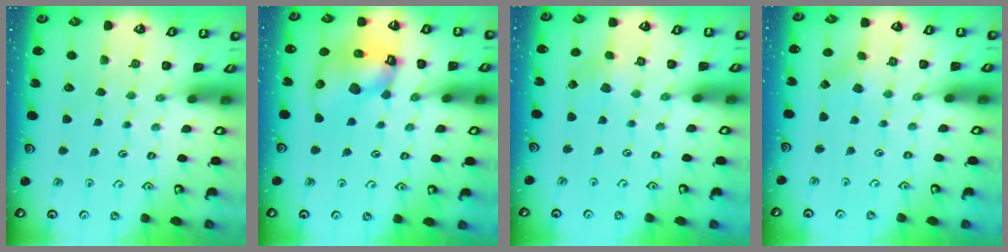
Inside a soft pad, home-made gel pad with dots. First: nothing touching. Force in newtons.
{"total": 14.4, "press": 14.2, "slide": 2.0}
{"total": 2.8, "press": 2.8, "slide": 0.5}
{"total": 1.8, "press": 1.7, "slide": 0.6}